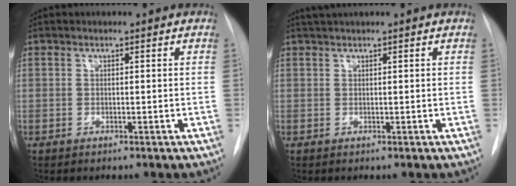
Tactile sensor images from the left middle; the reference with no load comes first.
{"total": 1.3, "force": [1.0, -0.3, 0.7], "torque": [-0.014, 0.011, 0.023]}